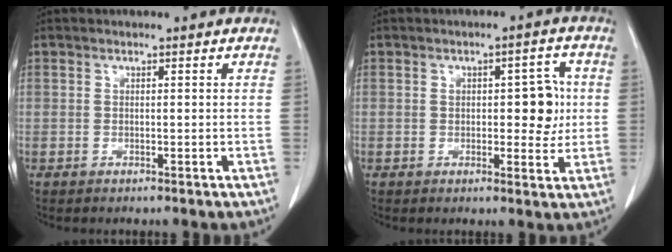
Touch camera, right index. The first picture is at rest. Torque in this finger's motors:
{"motor_torque": [0.11, 0.06, 0.06, 0.03]}